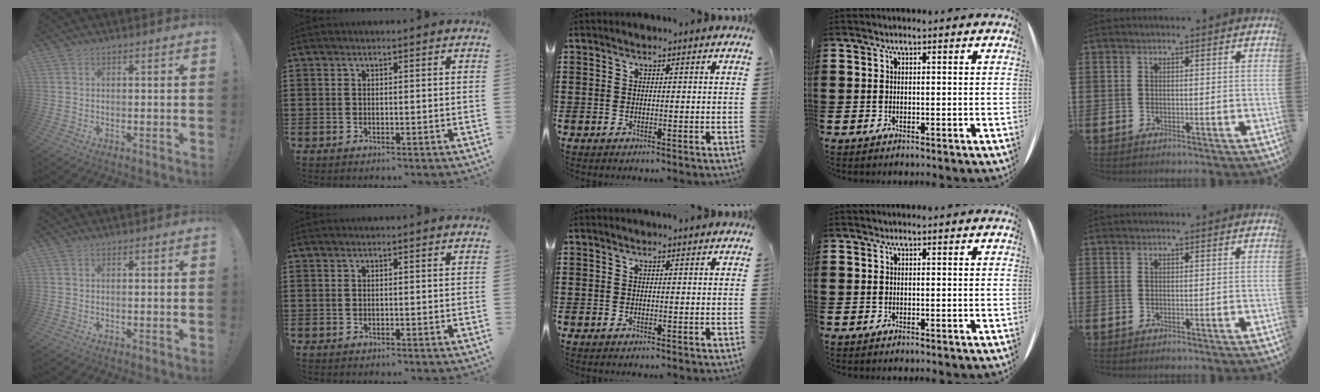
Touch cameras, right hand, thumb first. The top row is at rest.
{}